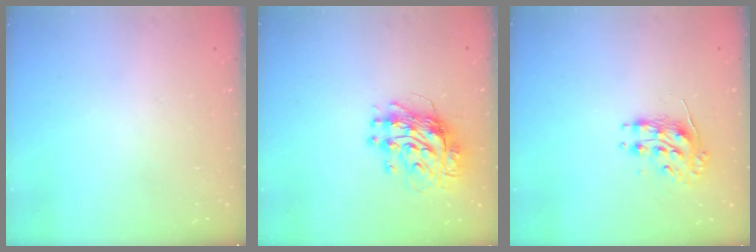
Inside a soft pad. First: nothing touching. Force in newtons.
{"total": 11.6, "press": 11.6, "slide": 1.2}
{"total": 8.7, "press": 8.7, "slide": 0.2}